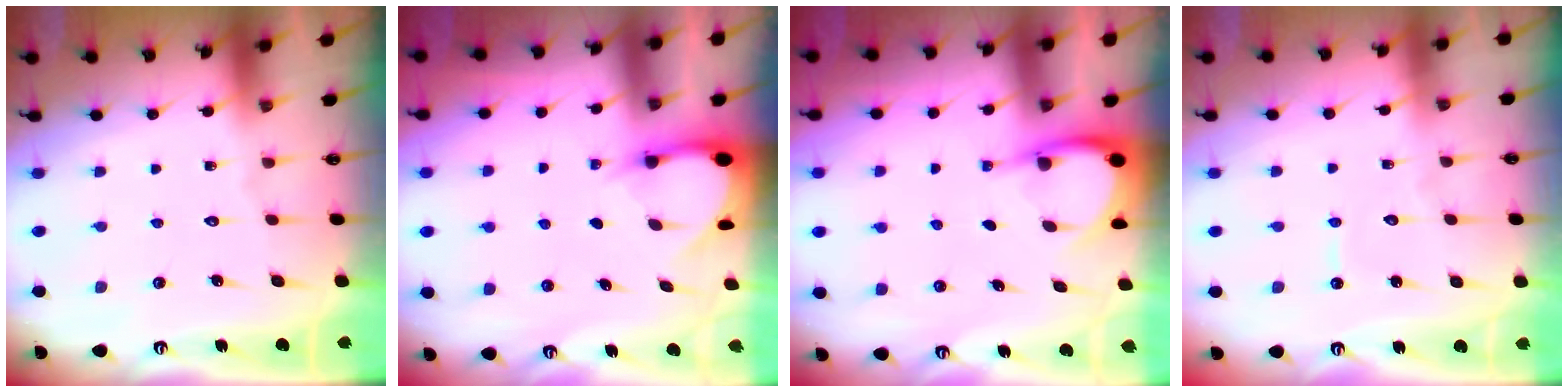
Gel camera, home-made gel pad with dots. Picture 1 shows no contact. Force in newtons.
{"total": 3.2, "press": 3.2, "slide": 0.3}
{"total": 4.0, "press": 4.0, "slide": 0.2}
{"total": 3.7, "press": 3.7, "slide": 0.4}